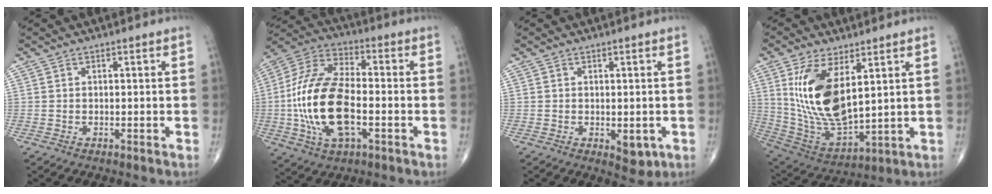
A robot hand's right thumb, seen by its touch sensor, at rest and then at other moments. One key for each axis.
{"total": 19.8, "fx": -3.2, "fy": 9.8, "fz": 17.0, "tx": -0.349, "ty": 0.021, "tz": -0.058}
{"total": 3.5, "fx": -0.9, "fy": 1.9, "fz": 2.8, "tx": -0.022, "ty": -0.006, "tz": -0.003}
{"total": 16.1, "fx": 4.8, "fy": 7.3, "fz": 13.6, "tx": -0.255, "ty": -0.025, "tz": 0.114}